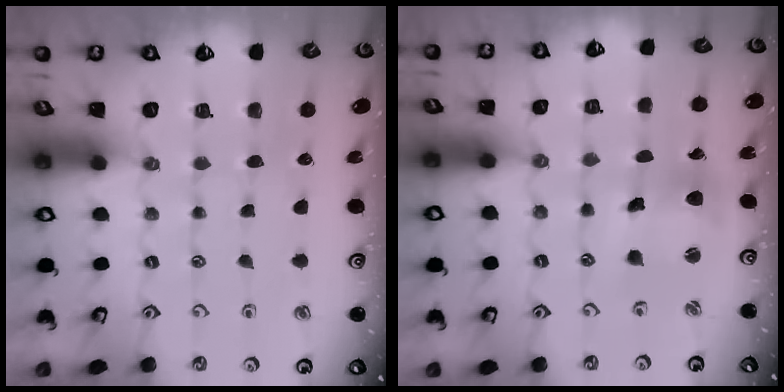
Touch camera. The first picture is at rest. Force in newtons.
{"total": 8.2, "press": 8.2, "slide": 0.5}